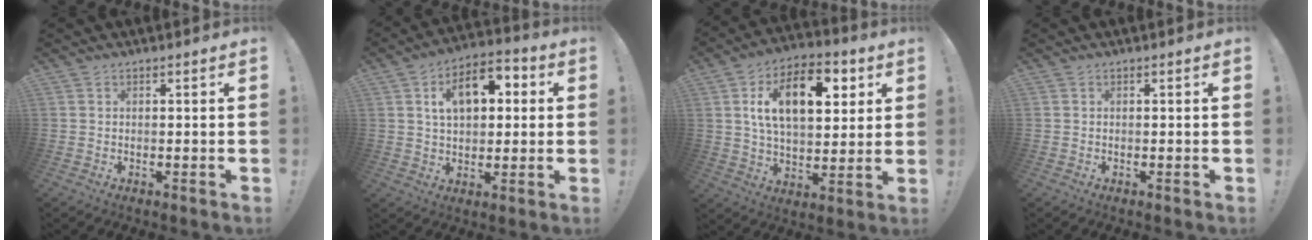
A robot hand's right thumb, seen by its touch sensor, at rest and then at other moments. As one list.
[{"total": 12.9, "force": [3.7, 8.2, 9.2], "torque": [-0.133, 0.002, 0.067]}, {"total": 18.0, "force": [6.1, 10.3, 13.4], "torque": [-0.200, -0.004, 0.101]}, {"total": 0.0}]